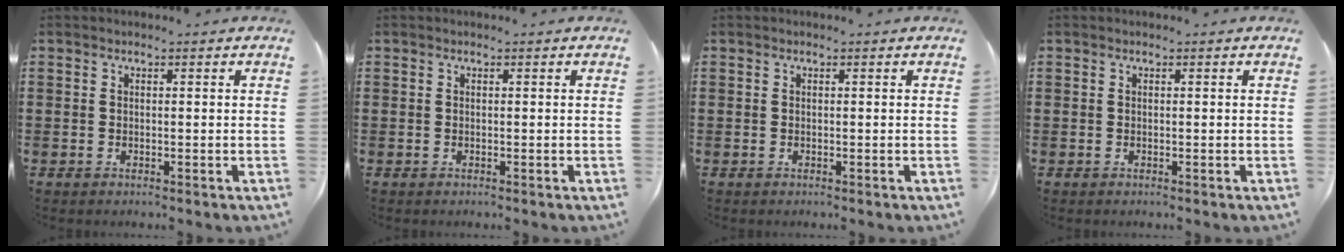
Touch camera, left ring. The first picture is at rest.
{"total": 0.0}
{"total": 0.0}
{"total": 0.0}